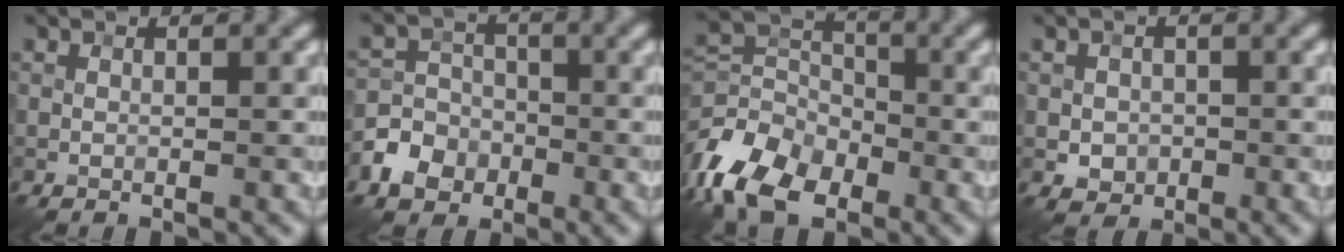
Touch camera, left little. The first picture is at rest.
{"total": 4.3, "force": [-2.2, 3.5, 1.3], "torque": [-0.014, 0.003, -0.055]}
{"total": 9.3, "force": [-4.9, 5.6, 5.5], "torque": [-0.120, -0.009, -0.112]}
{"total": 2.0, "force": [-0.4, 1.8, 0.8], "torque": [-0.010, -0.003, -0.011]}